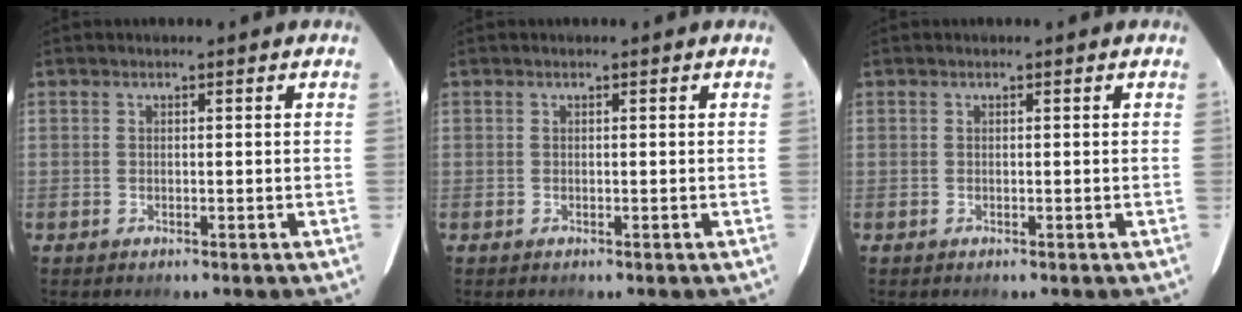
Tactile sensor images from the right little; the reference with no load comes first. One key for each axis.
{"total": 0.0}
{"total": 0.0}